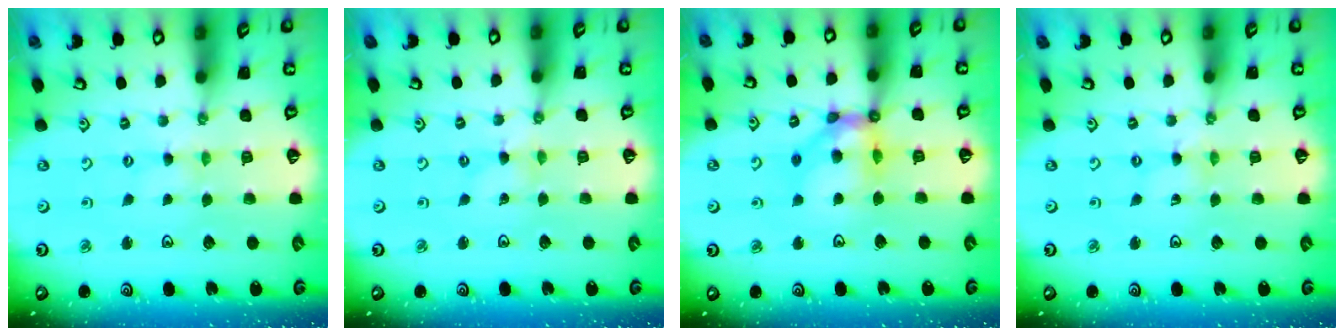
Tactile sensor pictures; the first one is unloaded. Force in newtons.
{"total": 0.0}
{"total": 12.5, "press": 12.4, "slide": 1.7}
{"total": 0.0}